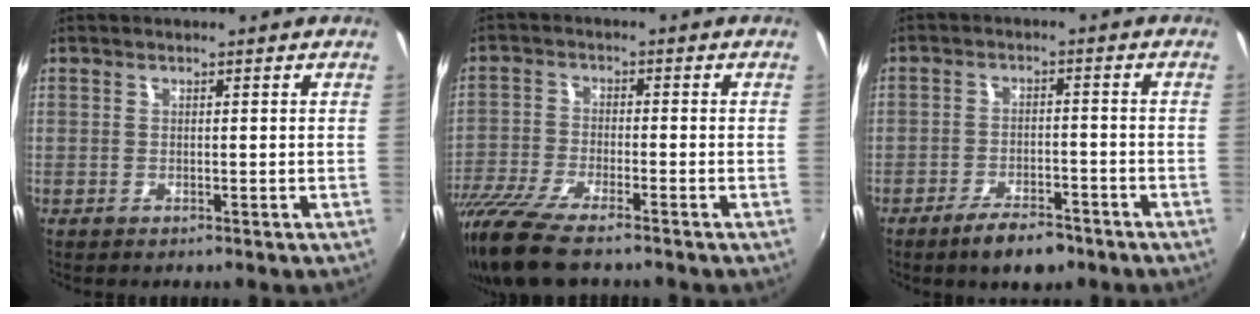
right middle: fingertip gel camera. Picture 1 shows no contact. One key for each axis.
{"total": 12.4, "fx": -9.7, "fy": 2.4, "fz": 7.2, "tx": -0.169, "ty": -0.047, "tz": -0.187}
{"total": 7.0, "fx": -5.2, "fy": 2.6, "fz": 3.8, "tx": -0.086, "ty": -0.006, "tz": -0.084}